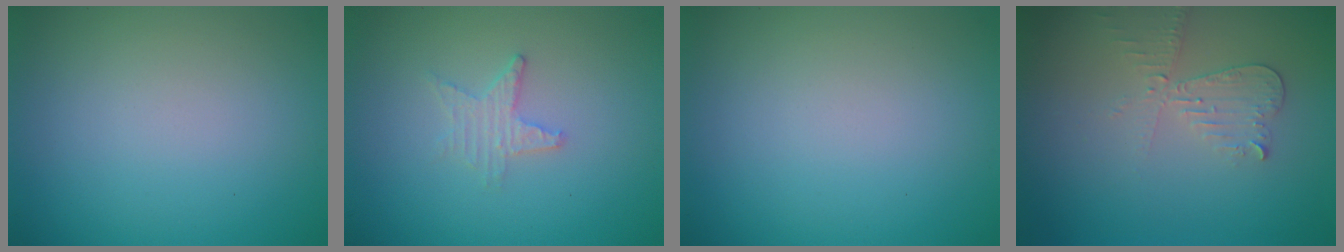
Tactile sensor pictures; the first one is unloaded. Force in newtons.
{"total": 1.7, "press": 1.6, "slide": 0.4}
{"total": 0.0}
{"total": 2.4, "press": 2.4, "slide": 0.5}